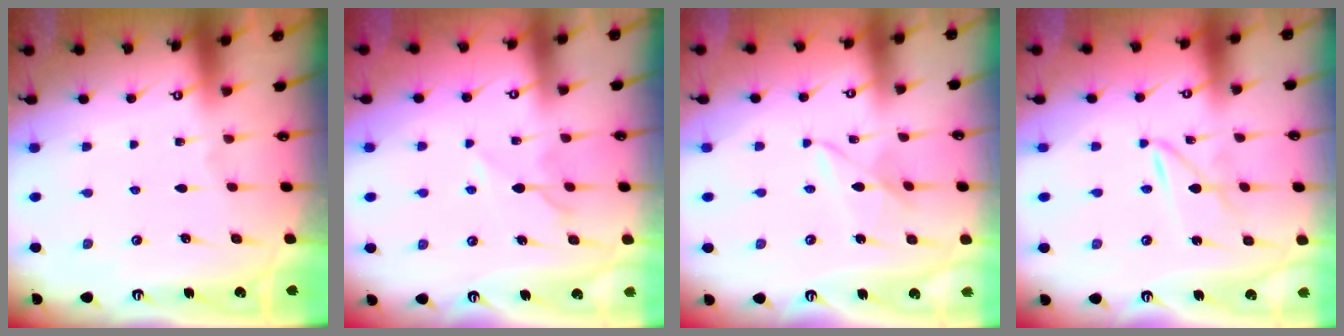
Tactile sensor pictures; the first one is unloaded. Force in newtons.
{"total": 6.2, "press": 6.2, "slide": 0.7}
{"total": 4.0, "press": 4.0, "slide": 0.3}
{"total": 2.5, "press": 2.5, "slide": 0.3}